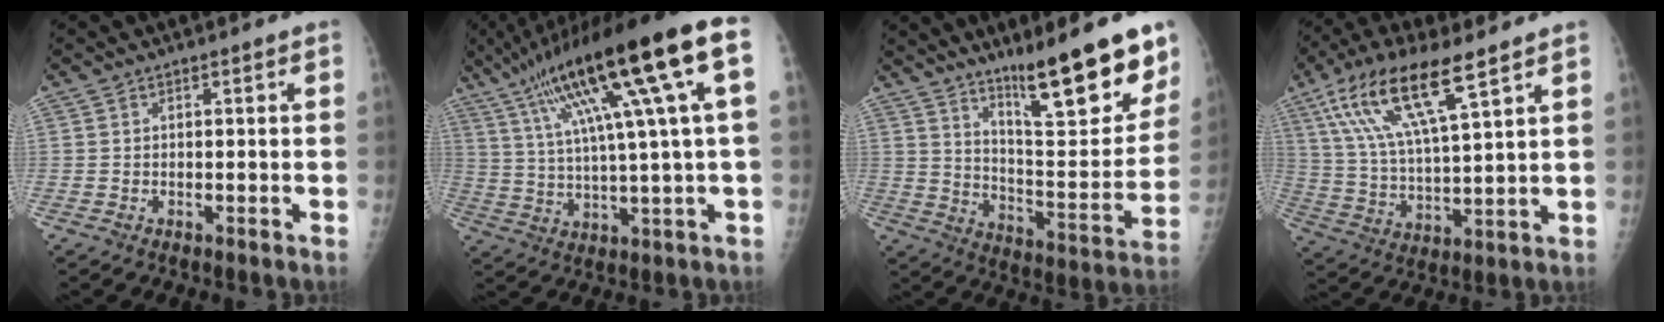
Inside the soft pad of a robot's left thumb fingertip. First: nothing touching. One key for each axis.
{"total": 23.2, "fx": 8.9, "fy": 2.7, "fz": 21.3, "tx": -0.356, "ty": 0.014, "tz": 0.145}
{"total": 20.4, "fx": 14.0, "fy": 4.0, "fz": 14.3, "tx": -0.170, "ty": -0.090, "tz": 0.227}
{"total": 16.2, "fx": 8.8, "fy": 4.0, "fz": 13.0, "tx": -0.255, "ty": -0.021, "tz": 0.174}